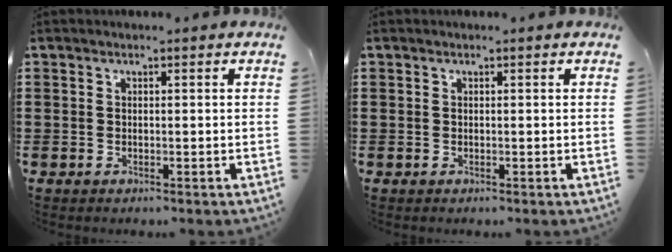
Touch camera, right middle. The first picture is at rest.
{"total": 0.0}